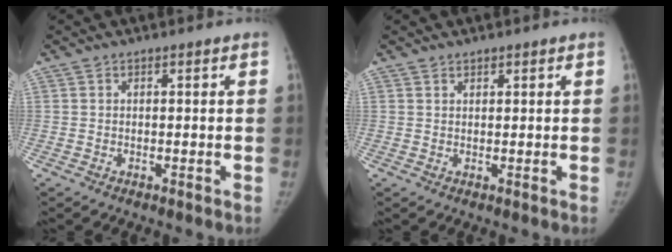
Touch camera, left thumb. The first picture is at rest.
{"total": 1.0, "force": [0.9, 0.4, 0.3], "torque": [0.001, -0.006, 0.013]}